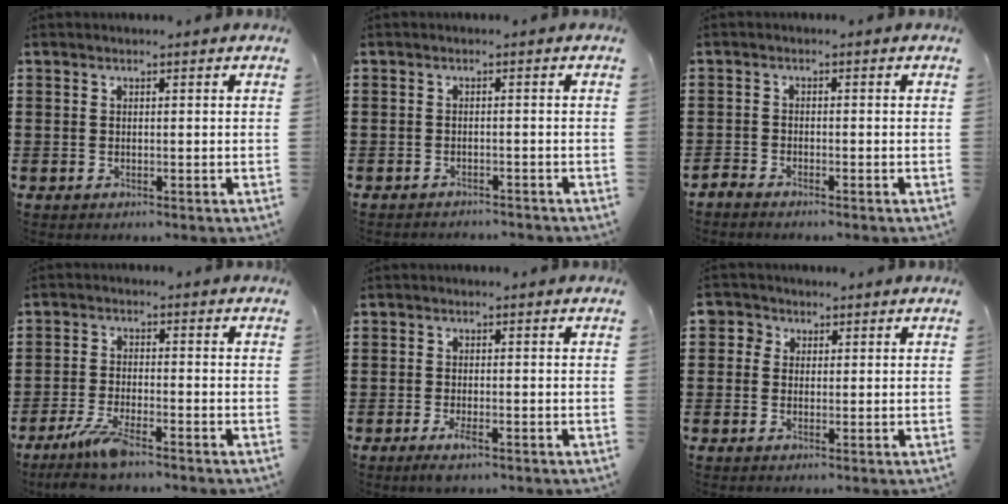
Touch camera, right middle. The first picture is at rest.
{"total": 1.3, "force": [-1.3, 0.0, 0.0], "torque": [-0.005, 0.003, -0.027]}
{"total": 1.6, "force": [-1.6, 0.1, 0.2], "torque": [-0.014, 0.000, -0.036]}
{"total": 5.5, "force": [-4.1, 0.7, 3.5], "torque": [-0.083, -0.012, -0.080]}
{"total": 2.3, "force": [-1.1, 0.4, 1.9], "torque": [-0.039, -0.005, -0.022]}
{"total": 2.0, "force": [0.5, 2.0, 0.0], "torque": [-0.004, 0.006, 0.004]}